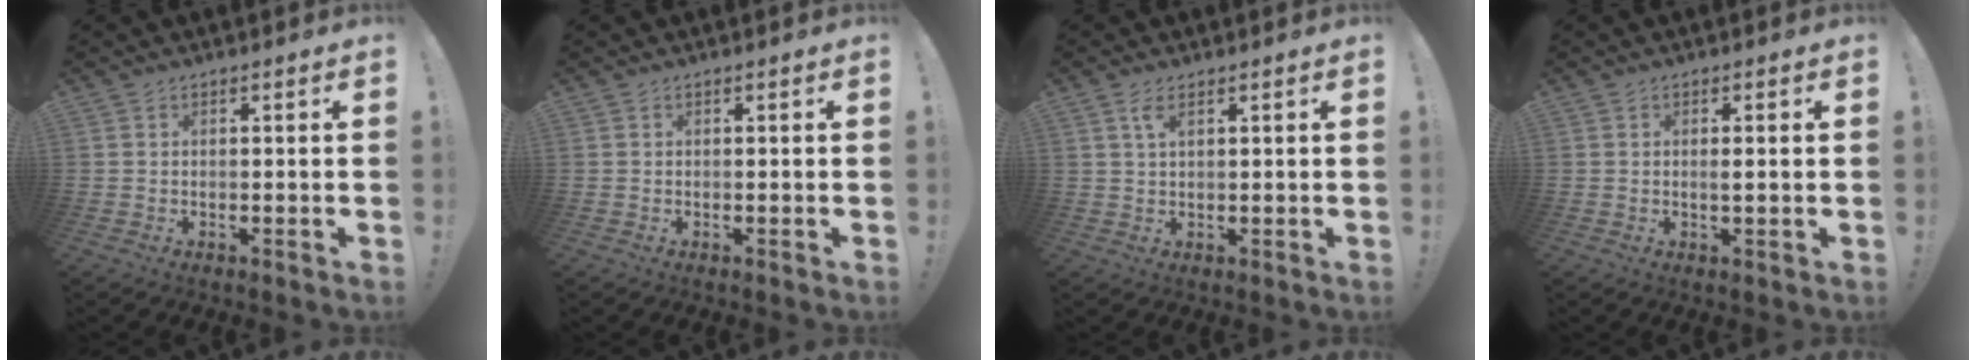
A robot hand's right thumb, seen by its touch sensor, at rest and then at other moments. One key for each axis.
{"total": 0.0}
{"total": 3.3, "fx": 1.6, "fy": 1.2, "fz": 2.7, "tx": -0.050, "ty": -0.002, "tz": 0.028}
{"total": 1.9, "fx": 0.2, "fy": 0.2, "fz": 1.9, "tx": -0.029, "ty": -0.004, "tz": 0.001}